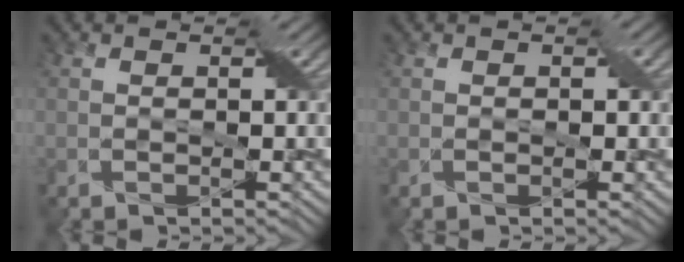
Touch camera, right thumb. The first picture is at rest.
{"total": 0.9, "force": [0.1, 0.5, 0.8], "torque": [-0.010, 0.000, 0.002]}